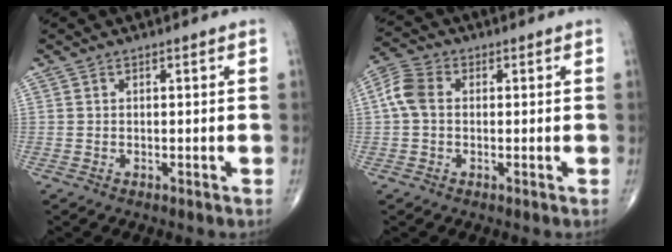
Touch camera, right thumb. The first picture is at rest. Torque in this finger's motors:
{"motor_torque": [0.01, 0.01, 0.18, -0.15, 0.00]}